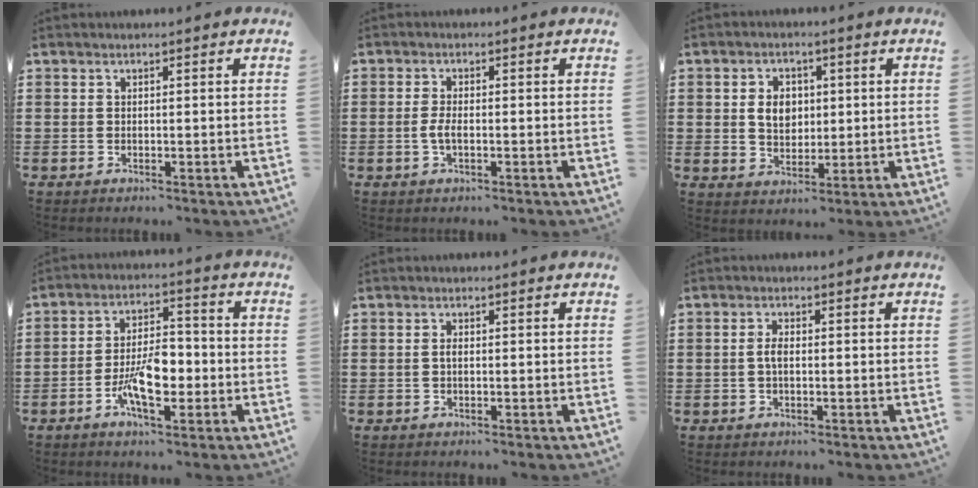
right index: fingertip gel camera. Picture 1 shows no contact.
{"total": 3.6, "force": [-1.0, 1.3, 3.2], "torque": [-0.078, -0.003, -0.024]}
{"total": 4.8, "force": [0.7, 3.6, 3.2], "torque": [-0.065, 0.010, 0.009]}
{"total": 8.4, "force": [-2.7, 3.8, 7.0], "torque": [-0.141, 0.002, -0.049]}
{"total": 1.1, "force": [-0.1, 0.4, 1.0], "torque": [-0.020, -0.001, -0.003]}
{"total": 2.2, "force": [-0.2, 0.8, 2.0], "torque": [-0.046, -0.002, -0.007]}